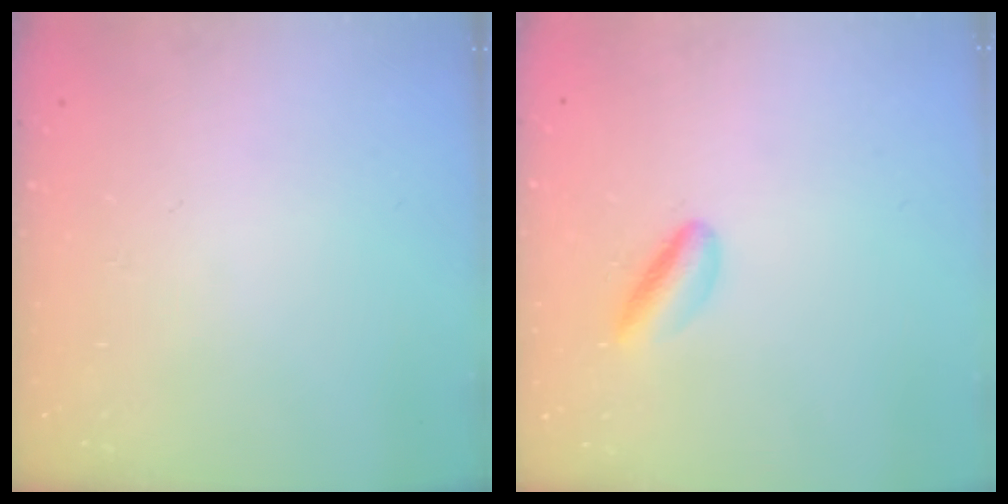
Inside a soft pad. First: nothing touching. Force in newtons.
{"total": 4.6, "press": 4.5, "slide": 1.2}